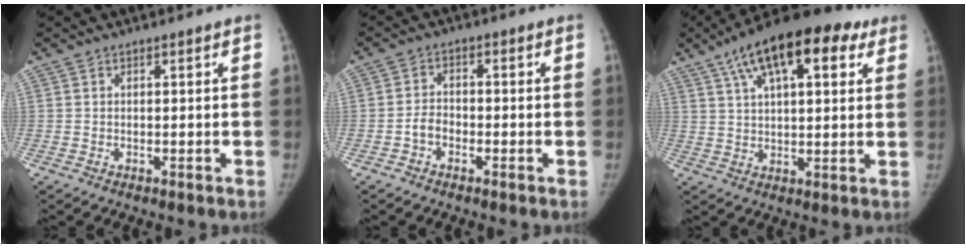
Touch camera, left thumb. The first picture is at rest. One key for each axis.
{"total": 3.2, "fx": -1.6, "fy": 2.3, "fz": 1.5, "tx": -0.016, "ty": 0.016, "tz": -0.033}
{"total": 18.1, "fx": 9.1, "fy": 7.6, "fz": 13.7, "tx": -0.197, "ty": 0.004, "tz": 0.144}